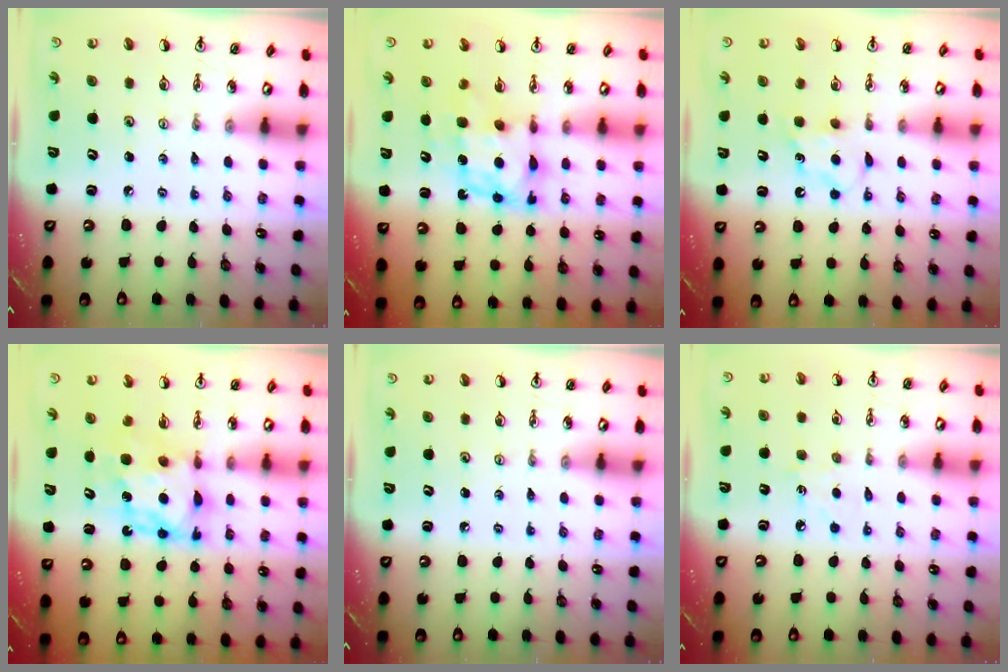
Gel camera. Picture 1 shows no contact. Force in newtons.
{"total": 7.7, "press": 7.7, "slide": 0.7}
{"total": 5.8, "press": 5.8, "slide": 0.6}
{"total": 7.8, "press": 7.8, "slide": 0.7}
{"total": 0.0}
{"total": 4.6, "press": 4.5, "slide": 0.6}